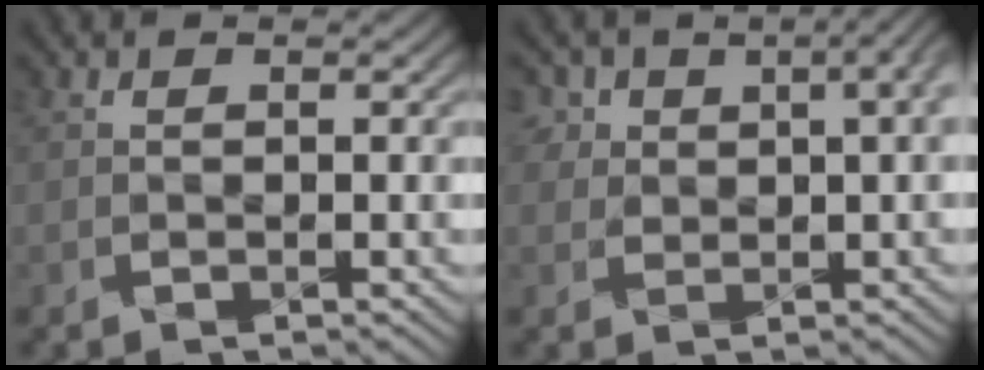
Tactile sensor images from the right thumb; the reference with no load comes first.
{"total": 7.2, "force": [3.3, 4.2, 4.7], "torque": [-0.088, 0.022, 0.043]}